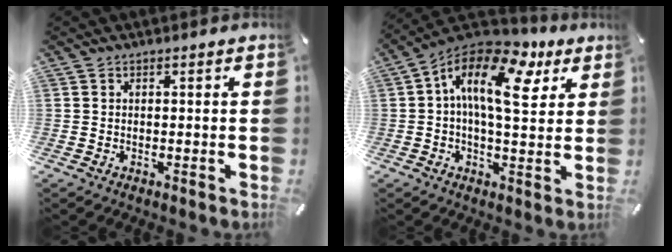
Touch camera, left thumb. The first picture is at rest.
{"total": 16.3, "force": [5.4, 7.5, 13.5], "torque": [-0.256, -0.024, 0.084]}